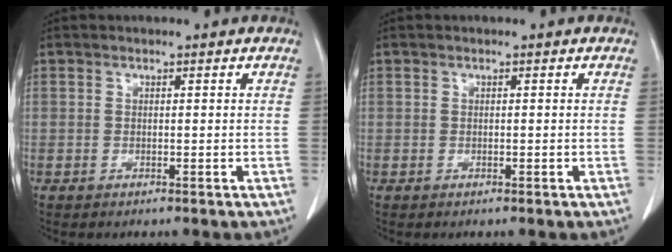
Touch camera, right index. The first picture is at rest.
{"total": 0.0}